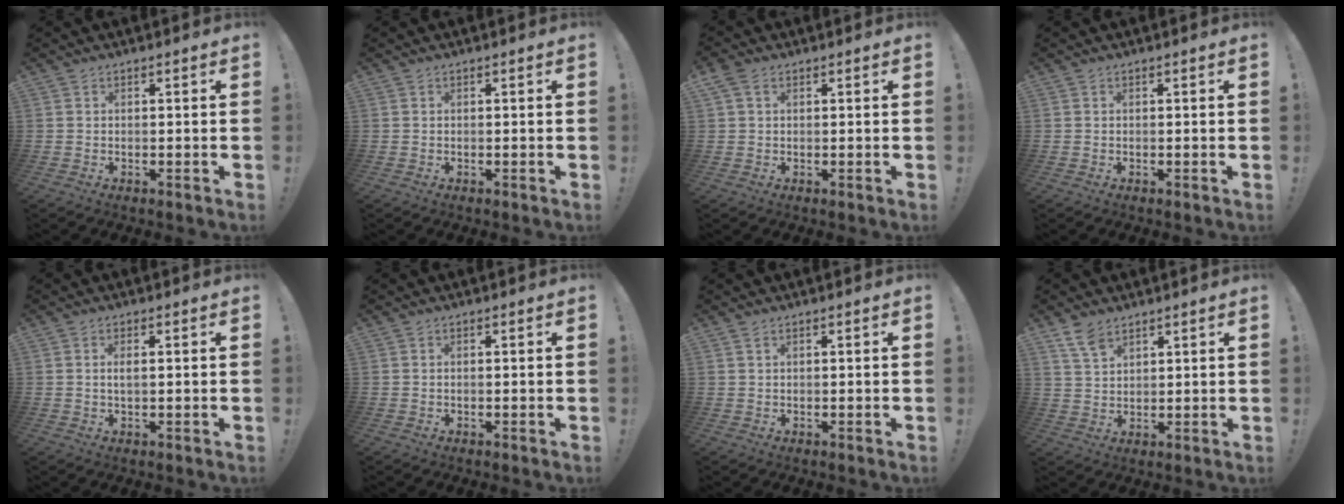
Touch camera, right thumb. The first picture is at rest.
{"total": 0.0}
{"total": 2.5, "force": [1.2, 1.5, 1.6], "torque": [-0.036, 0.006, 0.023]}
{"total": 0.0}
{"total": 2.0, "force": [0.2, 0.5, 2.0], "torque": [-0.034, 0.000, 0.002]}
{"total": 0.0}
{"total": 0.8, "force": [0.6, 0.3, 0.4], "torque": [-0.009, 0.000, 0.011]}
{"total": 6.0, "force": [4.5, 3.1, 2.7], "torque": [-0.049, -0.020, 0.085]}